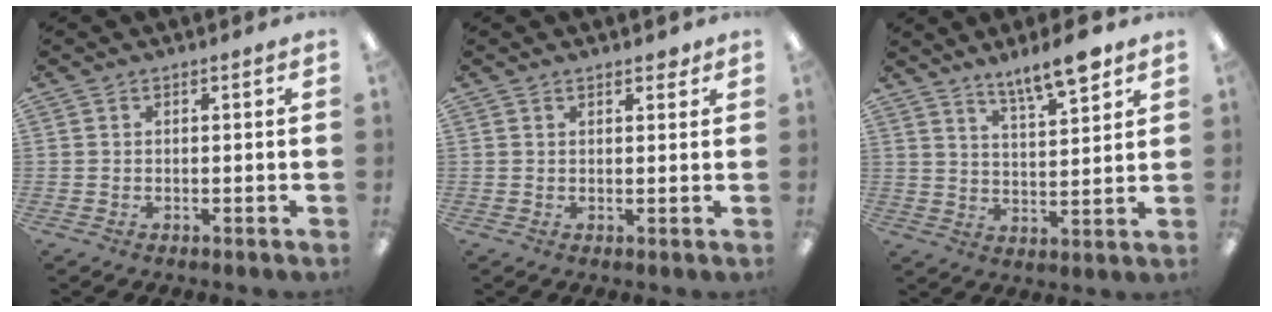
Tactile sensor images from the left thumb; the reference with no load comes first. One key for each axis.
{"total": 2.0, "fx": 1.6, "fy": 0.6, "fz": 1.1, "tx": -0.015, "ty": -0.003, "tz": 0.027}
{"total": 9.9, "fx": 7.9, "fy": 2.3, "fz": 5.5, "tx": -0.077, "ty": -0.052, "tz": 0.134}